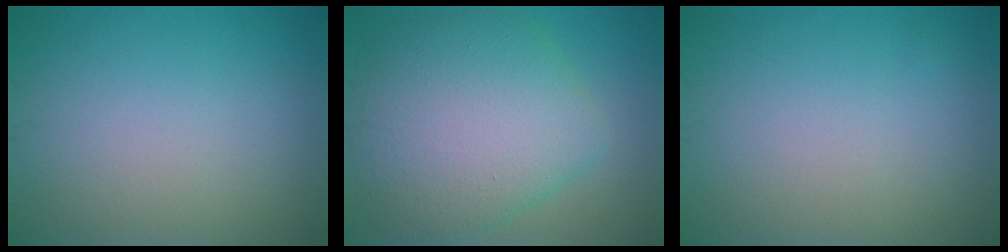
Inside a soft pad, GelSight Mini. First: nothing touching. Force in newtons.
{"total": 9.3, "press": 9.2, "slide": 0.2}
{"total": 0.0}